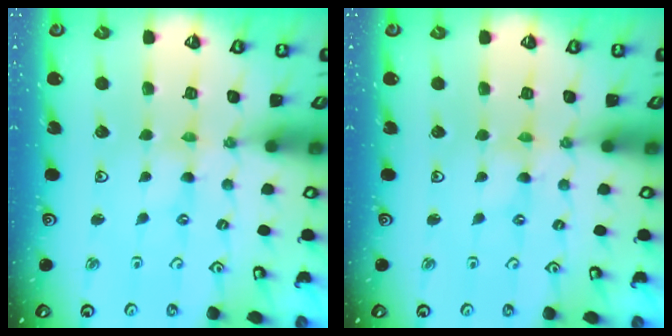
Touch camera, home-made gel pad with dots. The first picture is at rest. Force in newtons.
{"total": 0.5, "press": 0.5, "slide": 0.2}